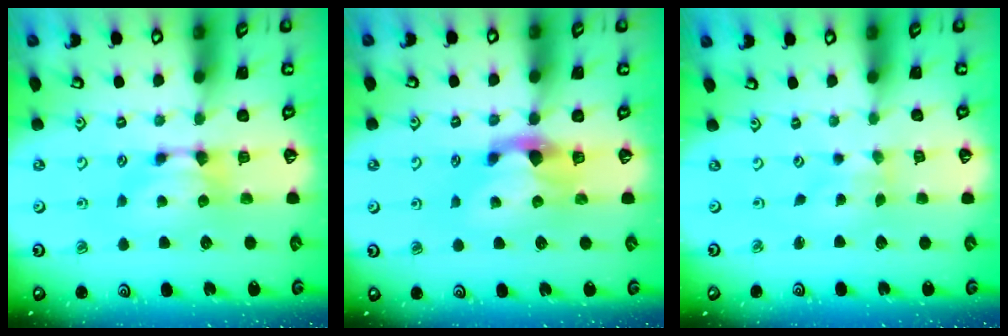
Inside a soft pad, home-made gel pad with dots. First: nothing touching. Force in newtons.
{"total": 2.3, "press": 1.9, "slide": 1.3}
{"total": 2.8, "press": 2.7, "slide": 0.9}